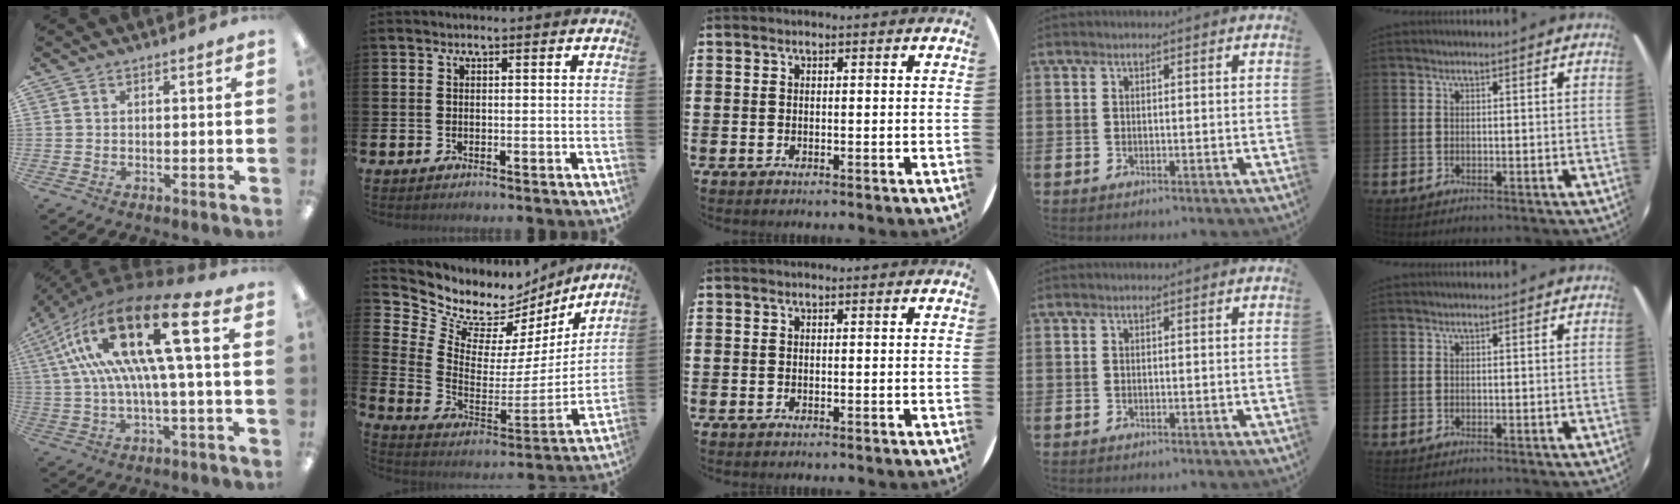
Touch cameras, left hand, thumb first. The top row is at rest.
{"thumb": {"total": 24.7, "force": [6.8, 7.5, 22.6], "torque": [-0.438, -0.029, 0.104]}, "index": {"total": 9.1, "force": [8.0, 4.3, 1.0], "torque": [-0.059, -0.074, 0.141]}}